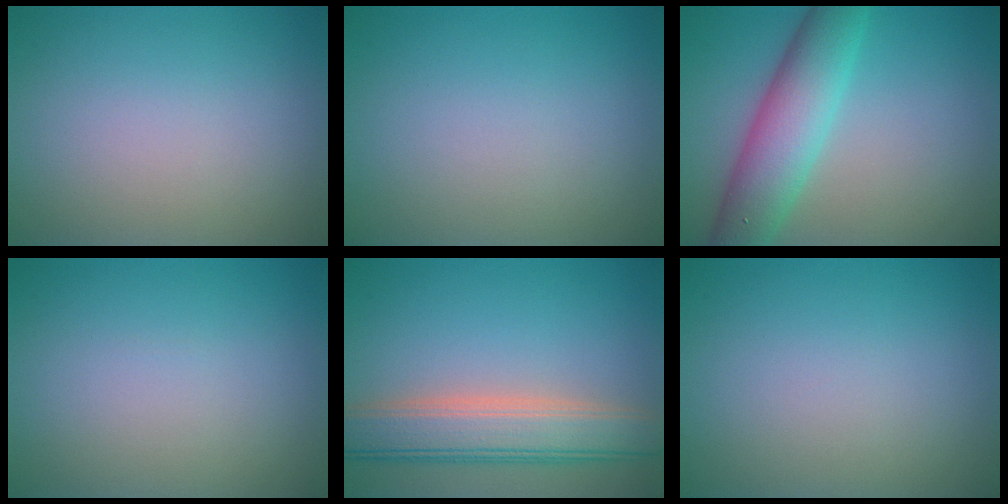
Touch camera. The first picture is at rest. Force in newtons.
{"total": 0.0}
{"total": 6.8, "press": 6.8, "slide": 0.2}
{"total": 0.0}
{"total": 6.5, "press": 6.5, "slide": 0.6}
{"total": 0.0}